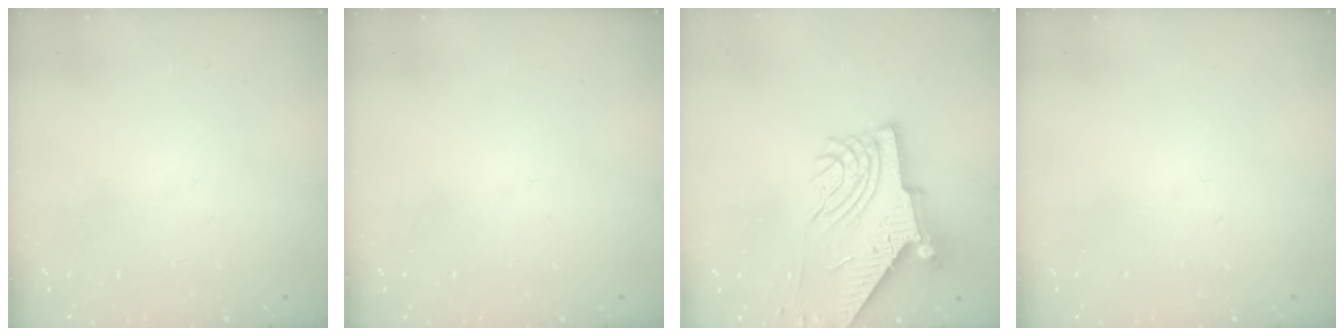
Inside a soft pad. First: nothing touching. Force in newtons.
{"total": 0.0}
{"total": 9.7, "press": 9.7, "slide": 1.0}
{"total": 0.0}